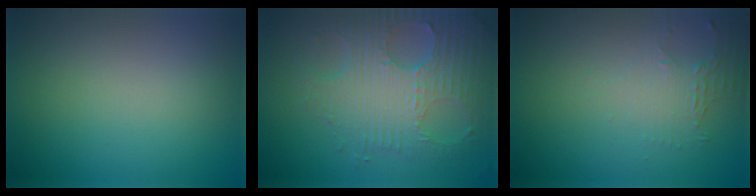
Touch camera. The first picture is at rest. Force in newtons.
{"total": 8.0, "press": 5.7, "slide": 5.6}
{"total": 2.1, "press": 1.6, "slide": 1.4}